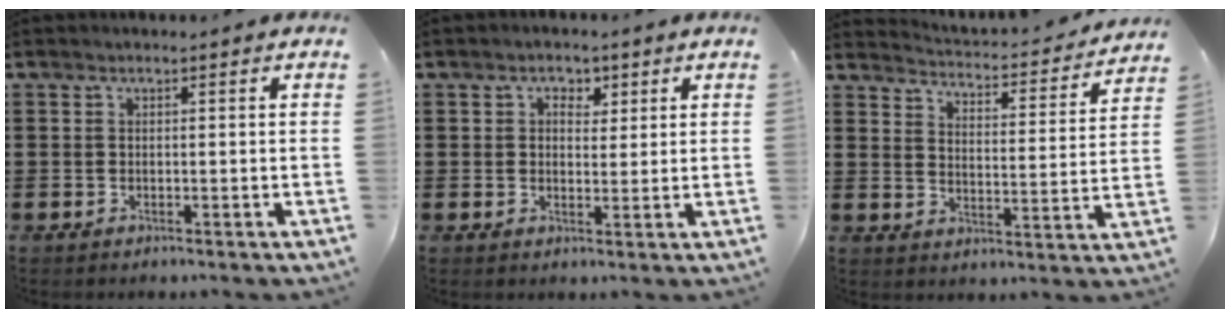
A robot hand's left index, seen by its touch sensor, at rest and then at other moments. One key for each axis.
{"total": 2.6, "fx": 1.3, "fy": 2.0, "fz": 1.0, "tx": -0.020, "ty": 0.006, "tz": 0.018}
{"total": 3.1, "fx": 3.1, "fy": -0.1, "fz": 0.2, "tx": -0.028, "ty": -0.031, "tz": 0.045}